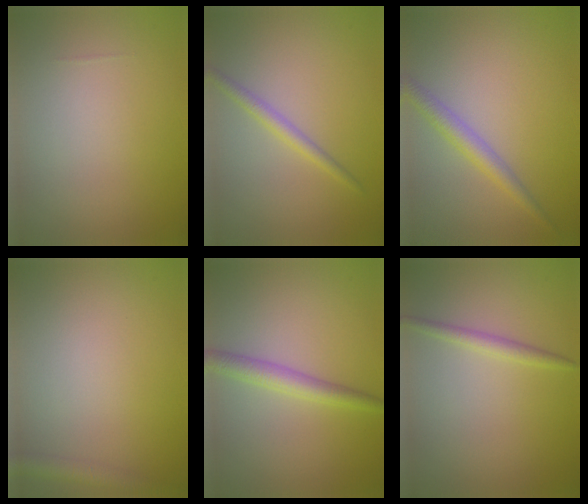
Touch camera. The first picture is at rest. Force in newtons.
{"total": 1.7, "press": 1.7, "slide": 0.1}
{"total": 2.5, "press": 2.5, "slide": 0.1}
{"total": 2.1, "press": 2.1, "slide": 0.1}
{"total": 2.6, "press": 2.6, "slide": 0.0}
{"total": 1.3, "press": 1.3, "slide": 0.1}